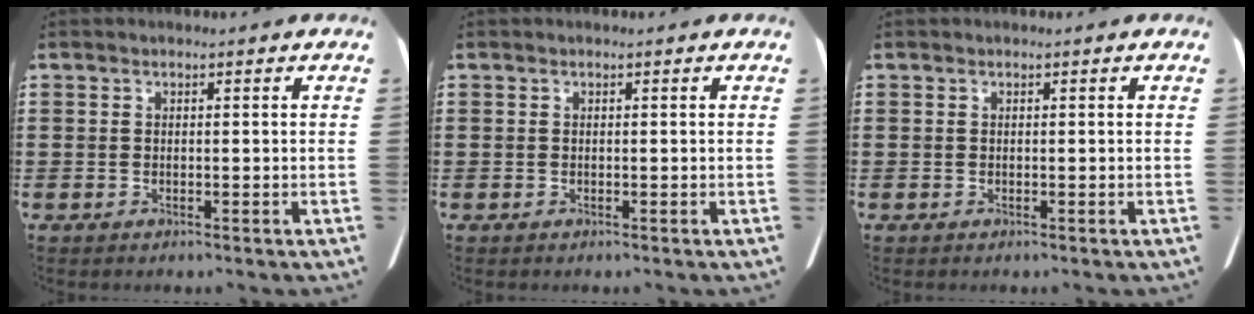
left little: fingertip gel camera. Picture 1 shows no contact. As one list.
[{"total": 0.0}, {"total": 0.0}]